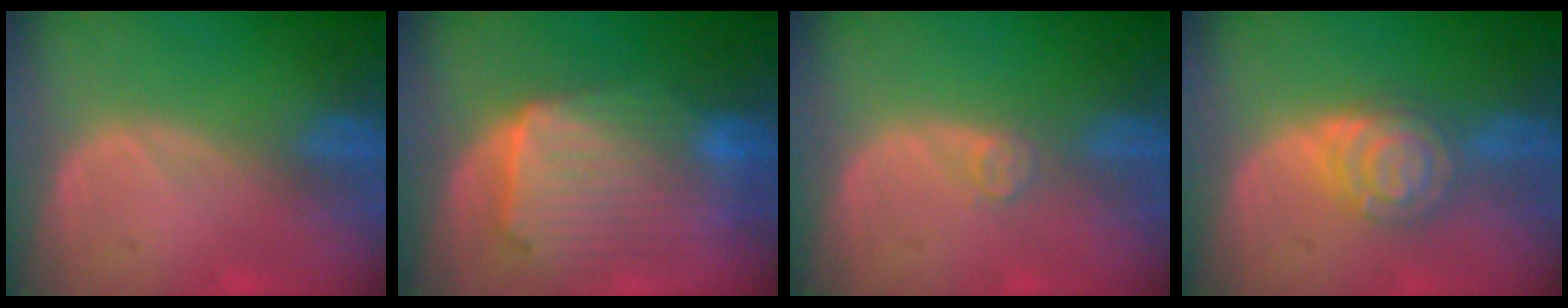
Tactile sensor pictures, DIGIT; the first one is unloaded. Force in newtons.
{"total": 10.8, "press": 9.4, "slide": 5.3}
{"total": 1.5, "press": 1.5, "slide": 0.2}
{"total": 6.2, "press": 6.2, "slide": 0.4}